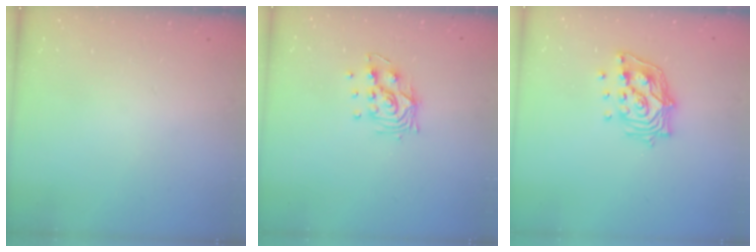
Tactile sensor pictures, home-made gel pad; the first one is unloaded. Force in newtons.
{"total": 8.9, "press": 8.9, "slide": 0.7}
{"total": 14.0, "press": 13.9, "slide": 1.3}